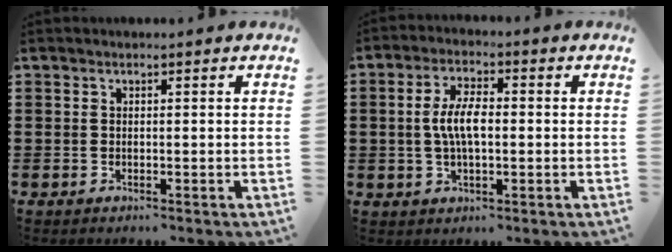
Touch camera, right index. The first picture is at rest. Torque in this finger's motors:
{"motor_torque": [0.90, 0.21, 0.42, 0.17]}